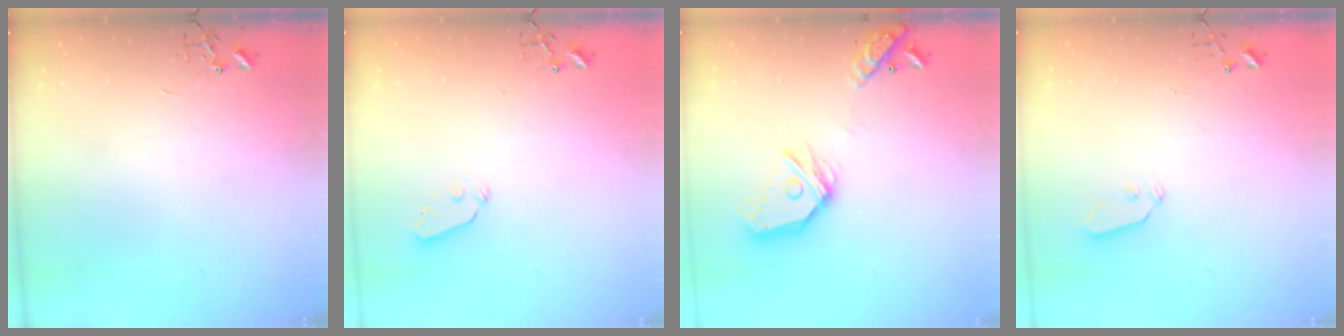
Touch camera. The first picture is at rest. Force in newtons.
{"total": 3.8, "press": 3.7, "slide": 0.7}
{"total": 18.6, "press": 18.4, "slide": 2.5}
{"total": 4.3, "press": 4.3, "slide": 0.3}